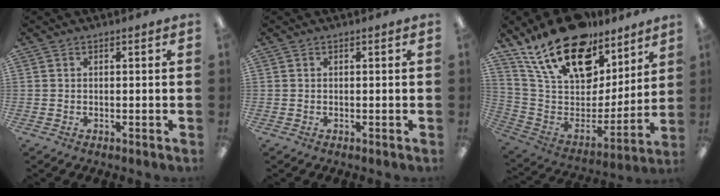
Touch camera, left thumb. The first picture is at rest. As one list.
[{"total": 0.0}, {"total": 22.3, "force": [16.0, 10.9, 11.1], "torque": [-0.201, -0.105, 0.287]}]